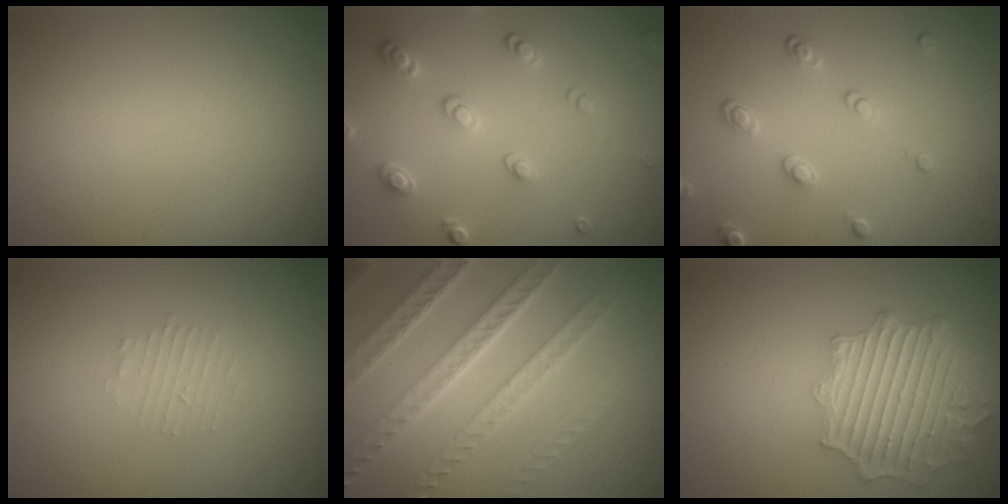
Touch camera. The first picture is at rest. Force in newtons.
{"total": 2.6, "press": 2.5, "slide": 0.8}
{"total": 2.2, "press": 1.4, "slide": 1.7}
{"total": 1.2, "press": 1.1, "slide": 0.2}
{"total": 8.0, "press": 5.7, "slide": 5.6}
{"total": 6.9, "press": 5.5, "slide": 4.2}